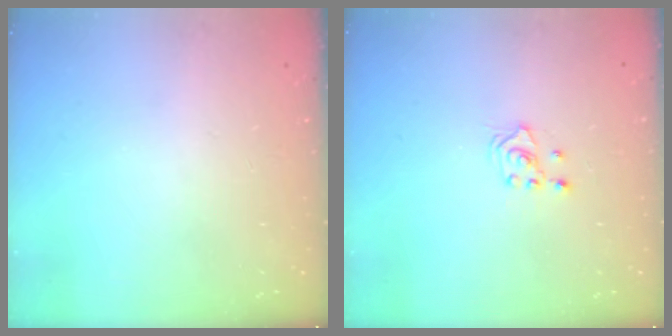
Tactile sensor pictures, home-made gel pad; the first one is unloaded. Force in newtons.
{"total": 1.8, "press": 1.8, "slide": 0.2}